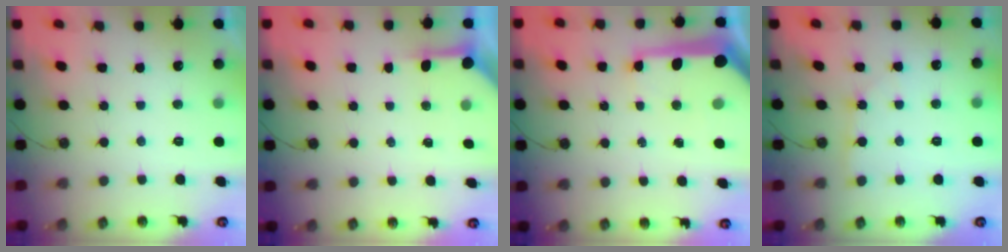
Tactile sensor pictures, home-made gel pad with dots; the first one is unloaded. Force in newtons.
{"total": 3.9, "press": 3.9, "slide": 0.5}
{"total": 13.0, "press": 12.9, "slide": 1.5}
{"total": 2.2, "press": 2.2, "slide": 0.2}